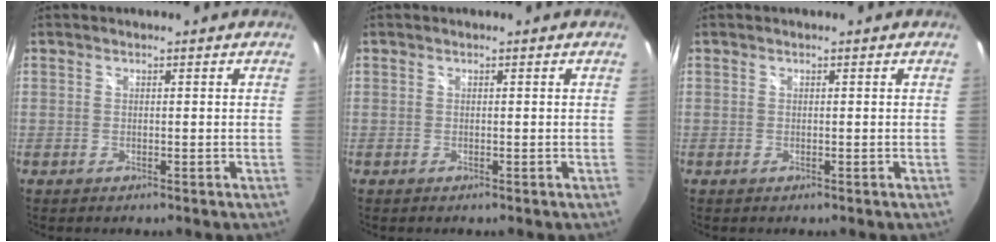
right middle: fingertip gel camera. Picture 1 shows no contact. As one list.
[{"total": 0.0}, {"total": 0.0}]